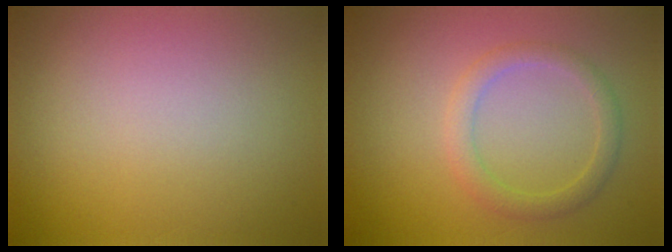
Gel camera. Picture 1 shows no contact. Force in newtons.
{"total": 2.1, "press": 2.1, "slide": 0.1}